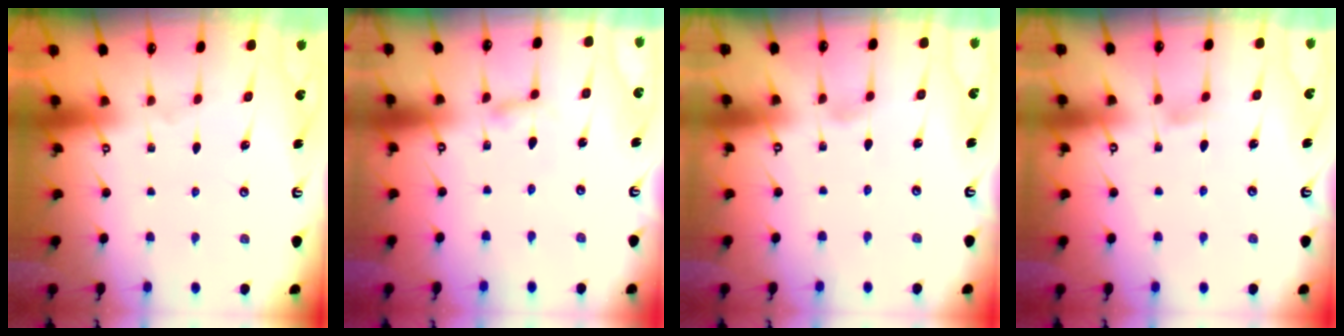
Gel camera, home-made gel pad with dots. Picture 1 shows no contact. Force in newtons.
{"total": 2.0, "press": 2.0, "slide": 0.2}
{"total": 1.9, "press": 1.9, "slide": 0.2}
{"total": 3.2, "press": 3.2, "slide": 0.4}